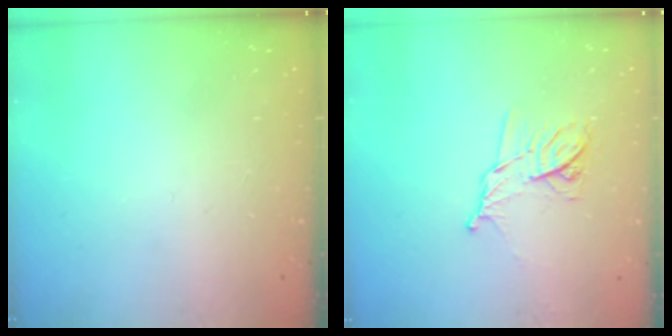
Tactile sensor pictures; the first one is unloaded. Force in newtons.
{"total": 10.3, "press": 10.3, "slide": 0.3}